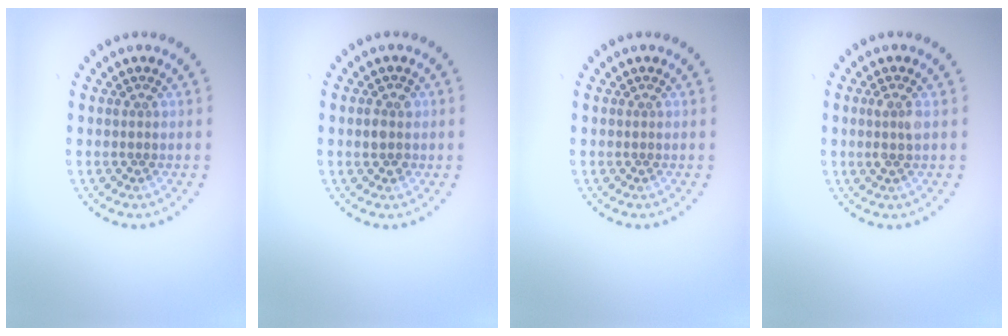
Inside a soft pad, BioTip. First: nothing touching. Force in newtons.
{"total": 1.6, "press": 1.5, "slide": 0.2}
{"total": 0.0}
{"total": 1.6, "press": 1.5, "slide": 0.7}